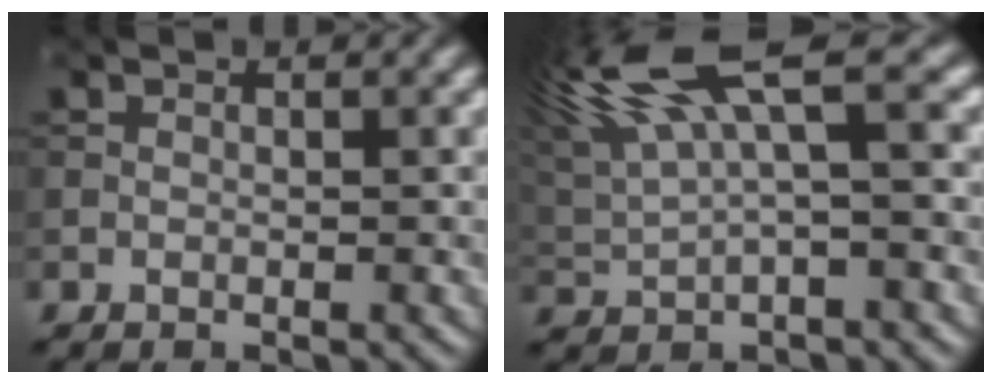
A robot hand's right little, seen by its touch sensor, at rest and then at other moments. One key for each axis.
{"total": 9.7, "fx": 4.4, "fy": 2.6, "fz": 8.2, "tx": -0.179, "ty": 0.025, "tz": 0.083}